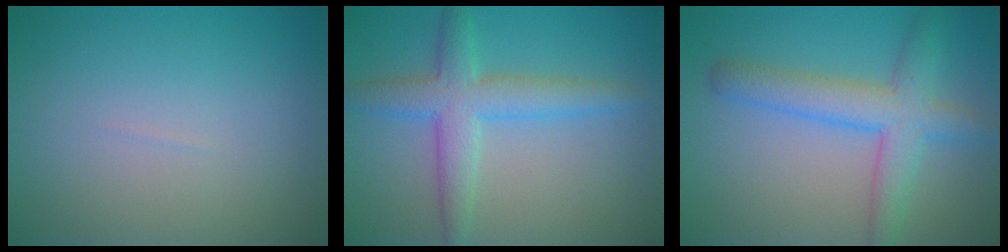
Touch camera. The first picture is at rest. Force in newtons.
{"total": 4.5, "press": 4.5, "slide": 0.2}
{"total": 5.0, "press": 5.0, "slide": 0.2}